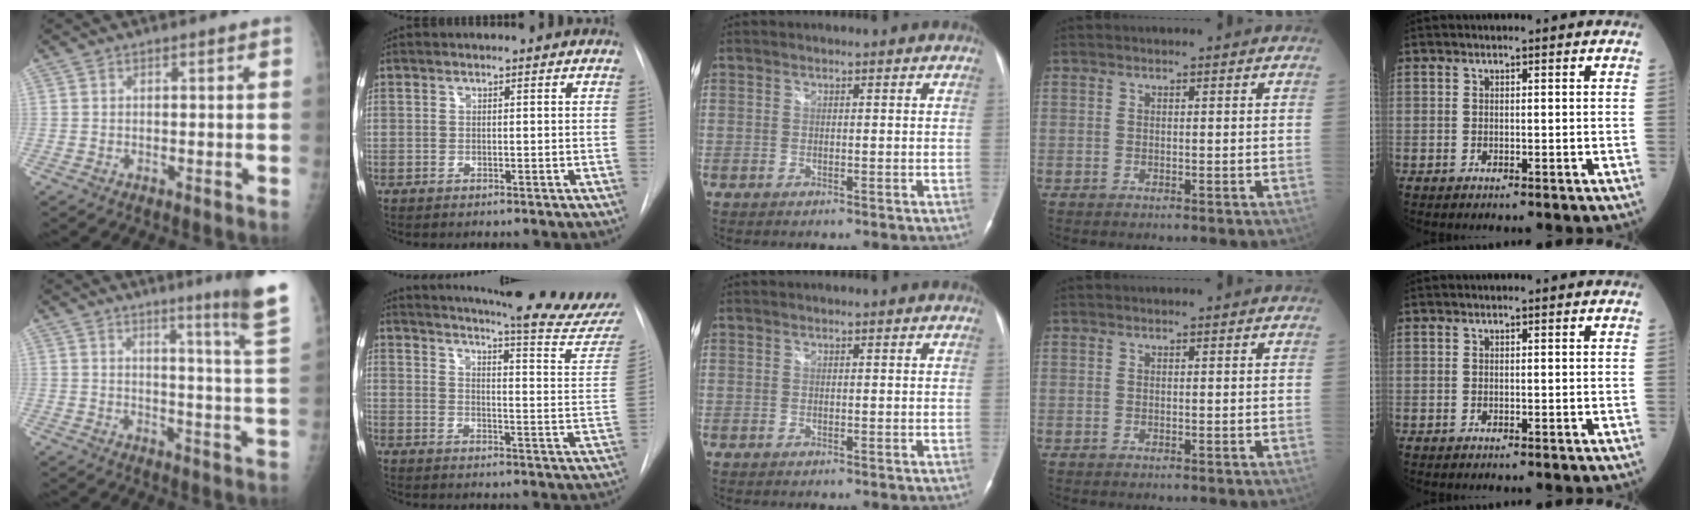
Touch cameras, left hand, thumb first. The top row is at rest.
{"thumb": {"total": 13.3, "force": [9.3, -0.7, 9.4], "torque": [-0.114, -0.080, 0.113]}, "index": {"total": 24.5, "force": [23.0, 0.5, 8.5], "torque": [-0.121, -0.109, 0.269]}}